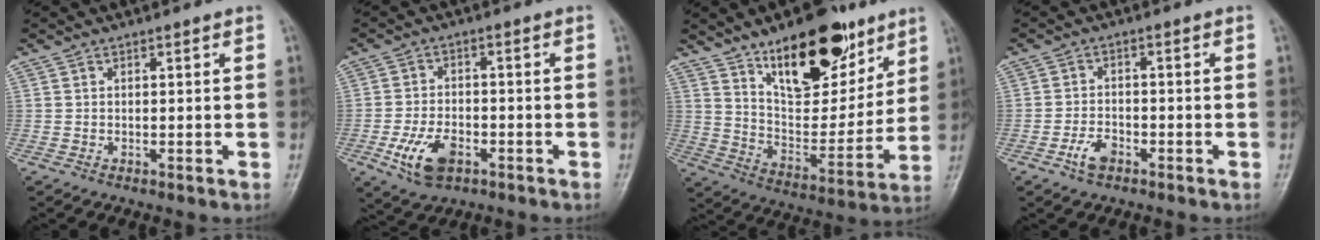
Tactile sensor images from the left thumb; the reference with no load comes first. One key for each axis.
{"total": 8.1, "fx": -3.5, "fy": 4.7, "fz": 5.6, "tx": -0.105, "ty": 0.011, "tz": -0.059}
{"total": 21.6, "fx": 13.2, "fy": 9.7, "fz": 14.1, "tx": -0.161, "ty": -0.073, "tz": 0.222}
{"total": 3.9, "fx": -2.3, "fy": 2.2, "fz": 2.3, "tx": -0.041, "ty": 0.016, "tz": -0.042}